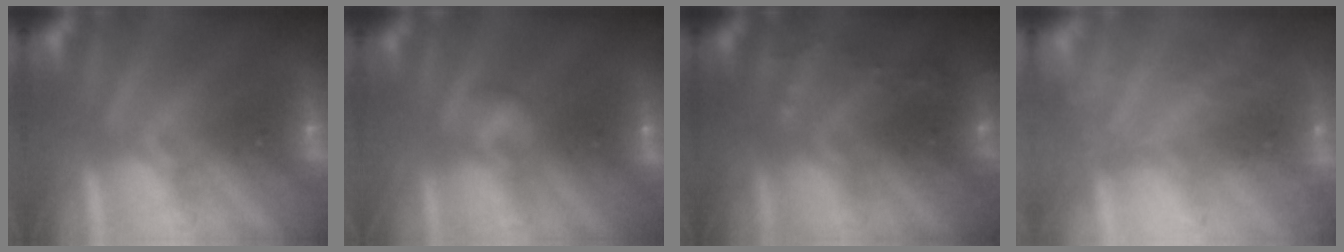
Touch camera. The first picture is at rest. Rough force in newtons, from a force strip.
{"total": 2.2}
{"total": 7.0}
{"total": 2.2}